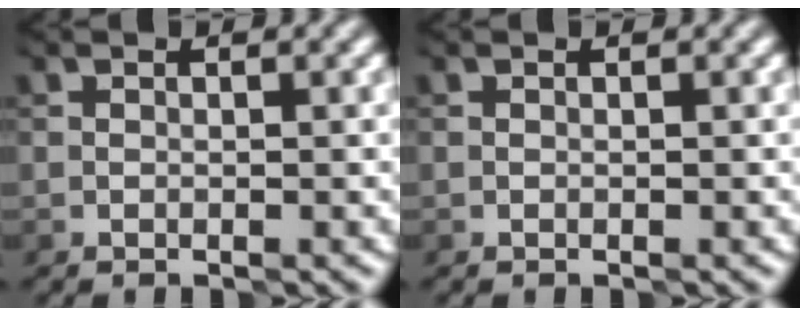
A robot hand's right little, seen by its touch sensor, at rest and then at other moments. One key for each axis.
{"total": 0.0}